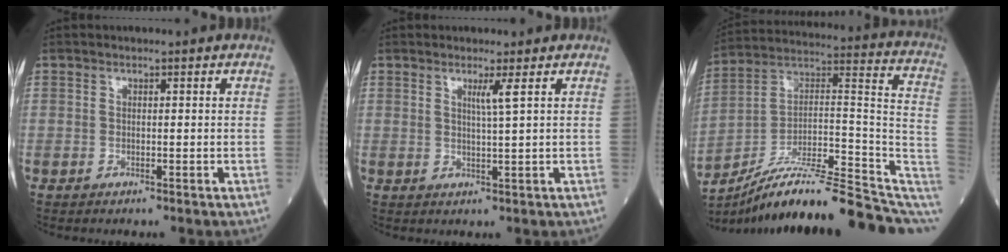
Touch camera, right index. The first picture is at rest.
{"total": 2.2, "force": [1.1, -0.8, 1.7], "torque": [-0.027, -0.009, 0.022]}
{"total": 22.0, "force": [-17.6, 2.6, 13.0], "torque": [-0.137, 0.047, -0.274]}